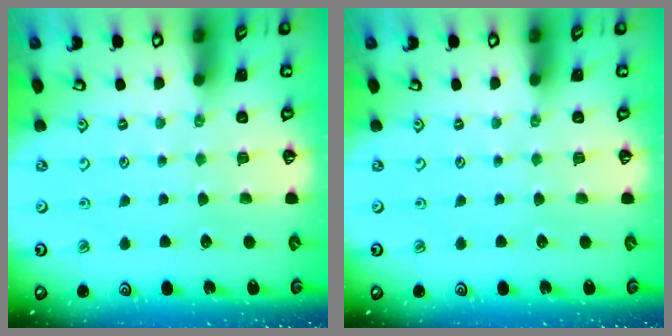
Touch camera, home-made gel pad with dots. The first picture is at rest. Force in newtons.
{"total": 0.0}